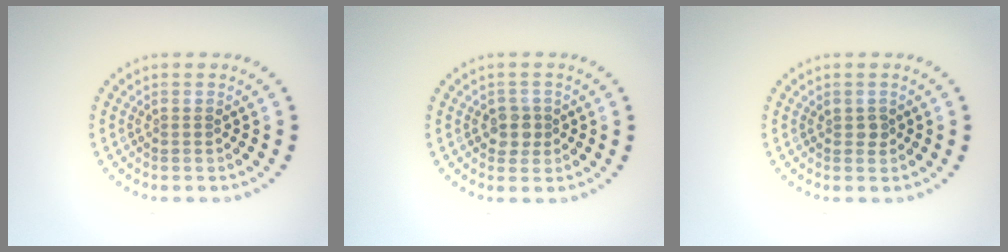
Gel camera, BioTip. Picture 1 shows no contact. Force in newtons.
{"total": 1.9, "press": 1.8, "slide": 0.7}
{"total": 0.9, "press": 0.9, "slide": 0.2}